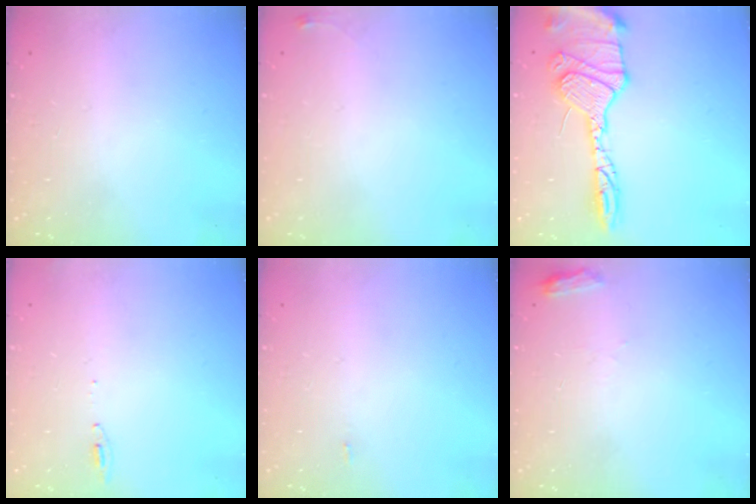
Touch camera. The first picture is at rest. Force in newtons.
{"total": 3.4, "press": 3.4, "slide": 0.5}
{"total": 17.9, "press": 17.7, "slide": 2.5}
{"total": 4.8, "press": 4.6, "slide": 1.6}
{"total": 12.5, "press": 4.6, "slide": 11.7}
{"total": 4.2, "press": 4.2, "slide": 0.5}